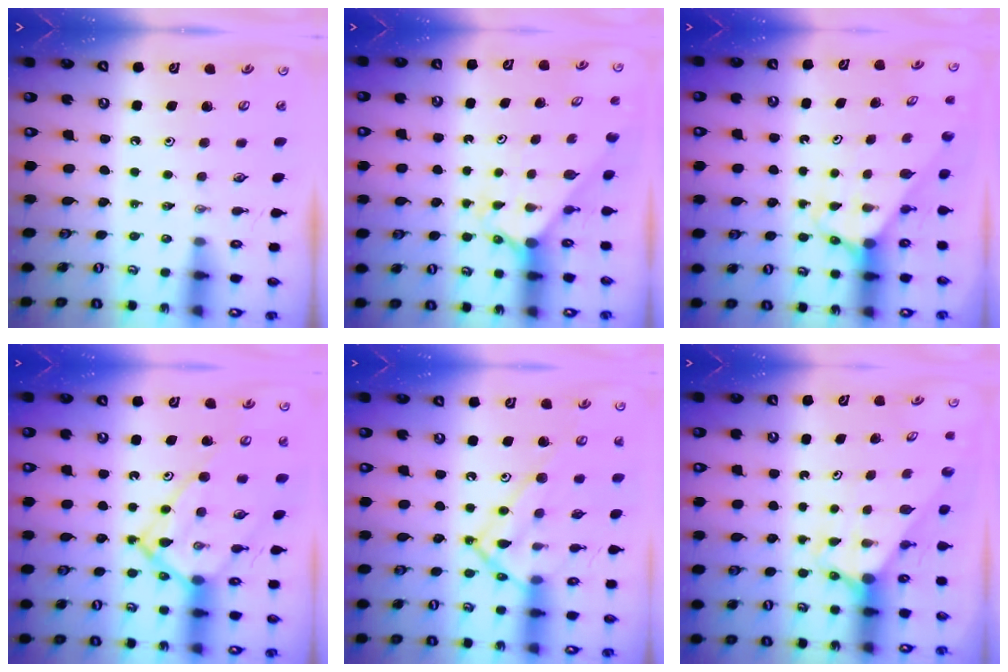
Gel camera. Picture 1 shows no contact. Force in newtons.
{"total": 1.8, "press": 1.8, "slide": 0.1}
{"total": 2.8, "press": 2.8, "slide": 0.2}
{"total": 13.3, "press": 13.2, "slide": 1.7}
{"total": 15.1, "press": 15.0, "slide": 1.4}
{"total": 2.9, "press": 2.9, "slide": 0.0}